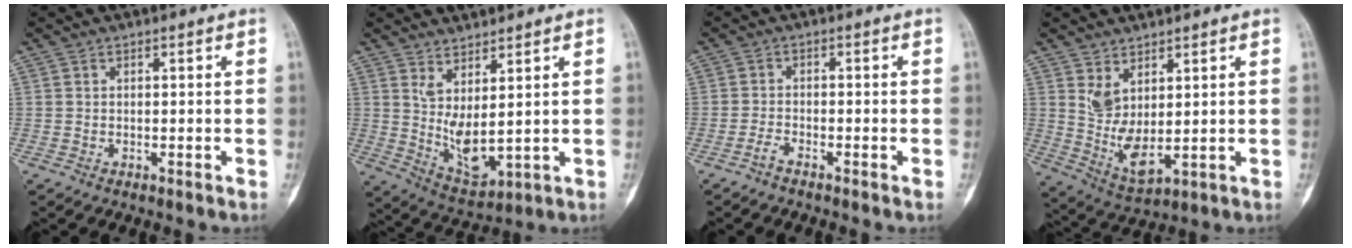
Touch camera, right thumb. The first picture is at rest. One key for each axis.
{"total": 7.7, "fx": 2.6, "fy": 2.6, "fz": 6.7, "tx": -0.124, "ty": -0.045, "tz": 0.067}
{"total": 1.8, "fx": -1.5, "fy": 0.4, "fz": 0.9, "tx": -0.023, "ty": 0.005, "tz": -0.033}
{"total": 7.5, "fx": 2.9, "fy": 3.6, "fz": 5.9, "tx": -0.107, "ty": -0.036, "tz": 0.073}